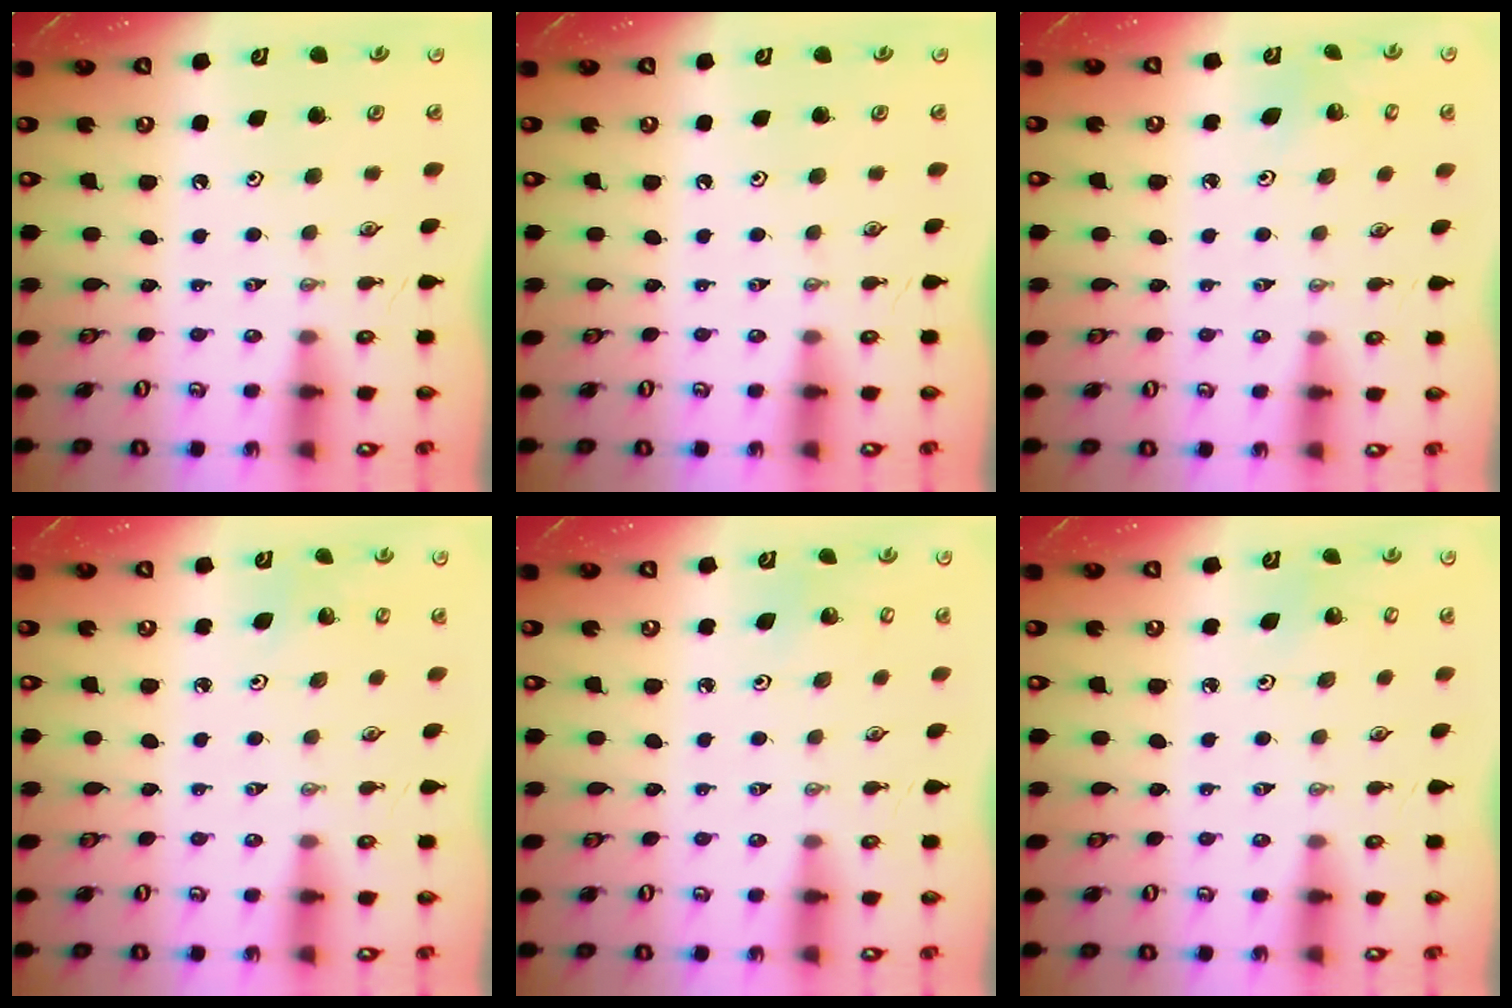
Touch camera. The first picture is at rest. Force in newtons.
{"total": 0.0}
{"total": 3.8, "press": 3.7, "slide": 1.0}
{"total": 2.8, "press": 2.8, "slide": 0.2}
{"total": 3.9, "press": 3.7, "slide": 1.4}
{"total": 3.3, "press": 3.1, "slide": 1.2}